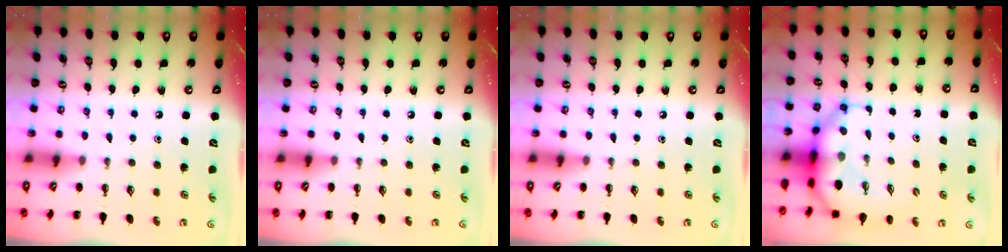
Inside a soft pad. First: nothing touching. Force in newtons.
{"total": 0.0}
{"total": 0.0}
{"total": 8.0, "press": 7.7, "slide": 2.1}